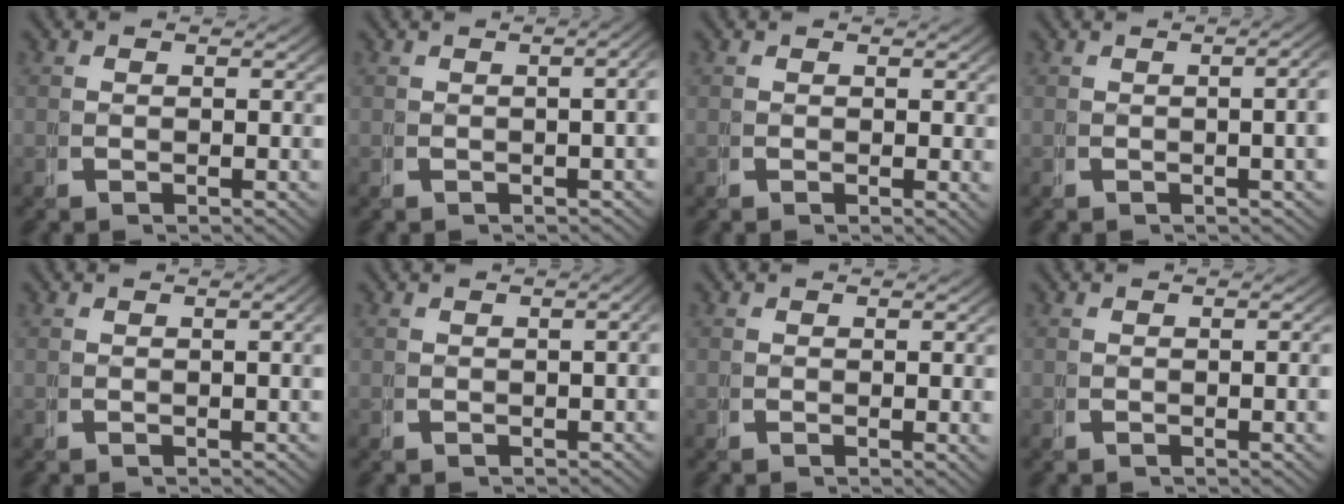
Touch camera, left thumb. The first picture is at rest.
{"total": 3.4, "force": [-0.2, 1.2, 3.2], "torque": [-0.033, 0.014, -0.006]}
{"total": 0.7, "force": [0.3, 0.2, 0.5], "torque": [-0.009, -0.003, 0.005]}
{"total": 4.1, "force": [0.2, 1.3, 3.9], "torque": [-0.037, 0.016, -0.004]}
{"total": 1.2, "force": [0.0, 0.2, 1.1], "torque": [-0.017, 0.004, 0.000]}
{"total": 1.5, "force": [-0.5, 0.3, 1.3], "torque": [-0.020, 0.004, -0.005]}
{"total": 1.2, "force": [0.2, 0.1, 1.1], "torque": [-0.018, -0.001, 0.004]}
{"total": 1.3, "force": [-0.1, 0.1, 1.3], "torque": [-0.020, 0.003, -0.001]}